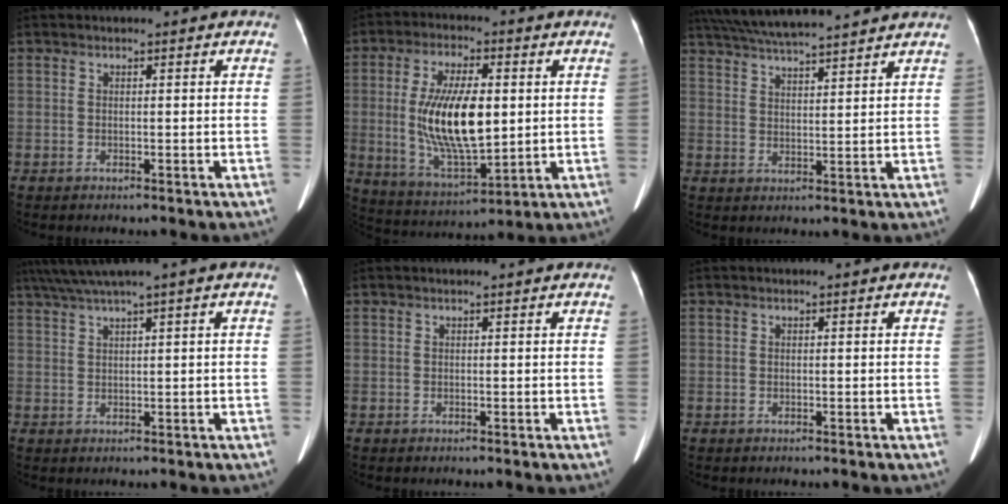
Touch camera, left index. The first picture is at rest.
{"total": 14.4, "force": [0.8, 4.9, 13.5], "torque": [-0.271, -0.004, 0.022]}
{"total": 14.8, "force": [13.2, 0.8, 6.5], "torque": [-0.124, 0.036, 0.206]}
{"total": 4.9, "force": [3.4, -1.0, 3.4], "torque": [-0.074, 0.023, 0.069]}
{"total": 0.7, "force": [0.6, 0.1, 0.3], "torque": [-0.009, 0.014, 0.008]}
{"total": 0.0}